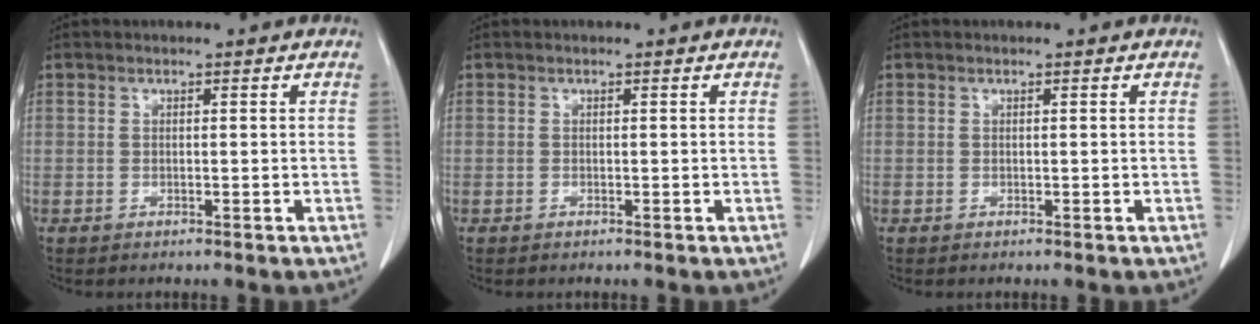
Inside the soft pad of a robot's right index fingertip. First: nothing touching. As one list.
[{"total": 0.0}, {"total": 0.0}]